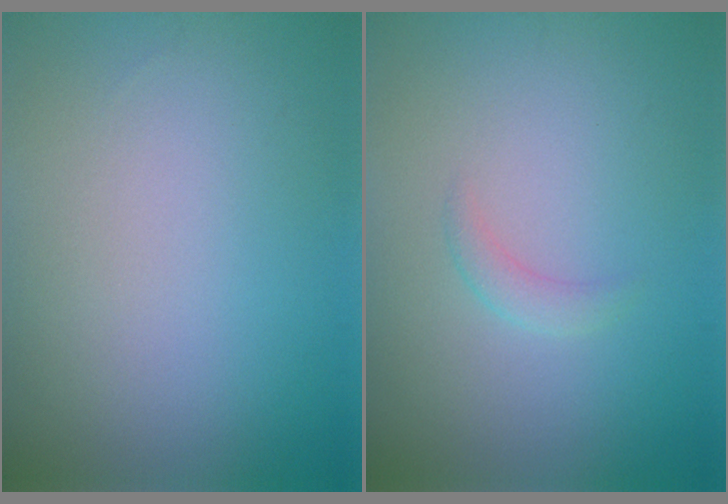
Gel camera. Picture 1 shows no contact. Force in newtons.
{"total": 1.2, "press": 1.2, "slide": 0.1}